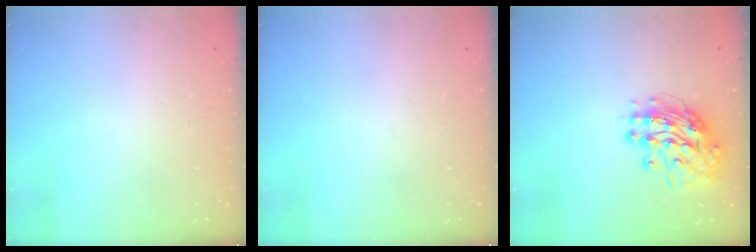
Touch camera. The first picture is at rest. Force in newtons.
{"total": 0.0}
{"total": 13.4, "press": 13.3, "slide": 1.3}